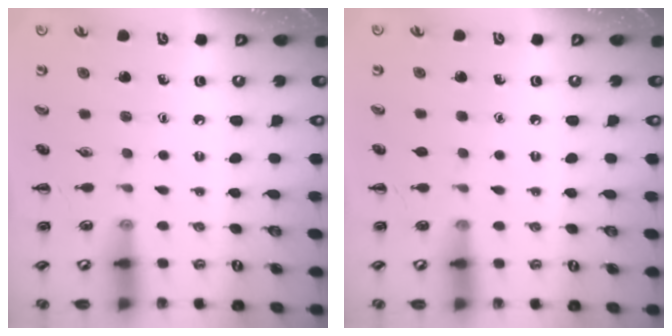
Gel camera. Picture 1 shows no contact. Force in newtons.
{"total": 0.0}